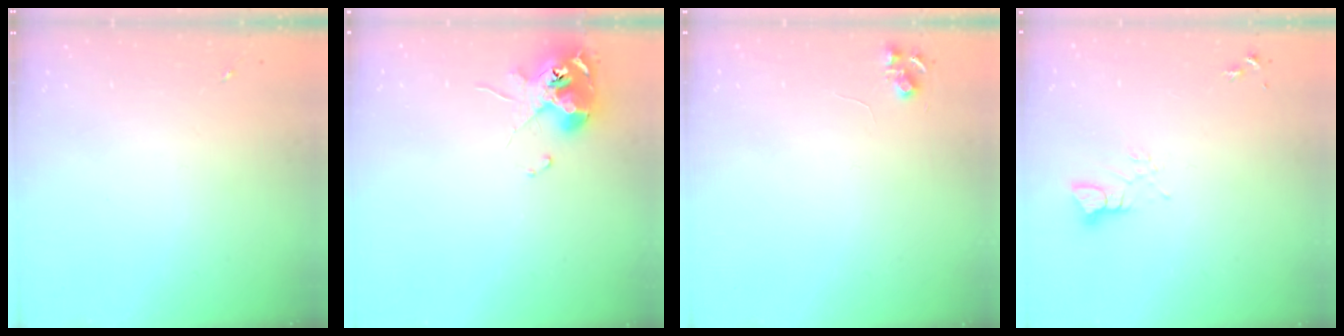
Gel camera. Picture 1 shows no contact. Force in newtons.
{"total": 11.8, "press": 11.7, "slide": 1.1}
{"total": 5.8, "press": 5.8, "slide": 0.8}
{"total": 3.2, "press": 3.2, "slide": 0.2}